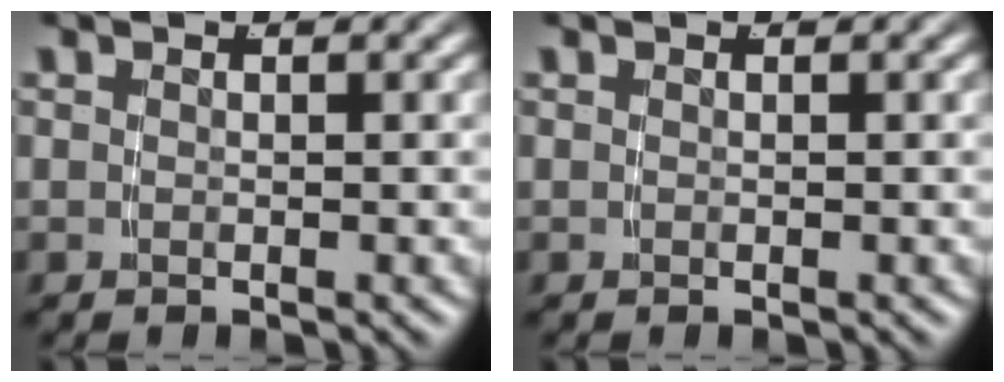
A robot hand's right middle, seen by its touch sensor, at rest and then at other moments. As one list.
[{"total": 0.0}]